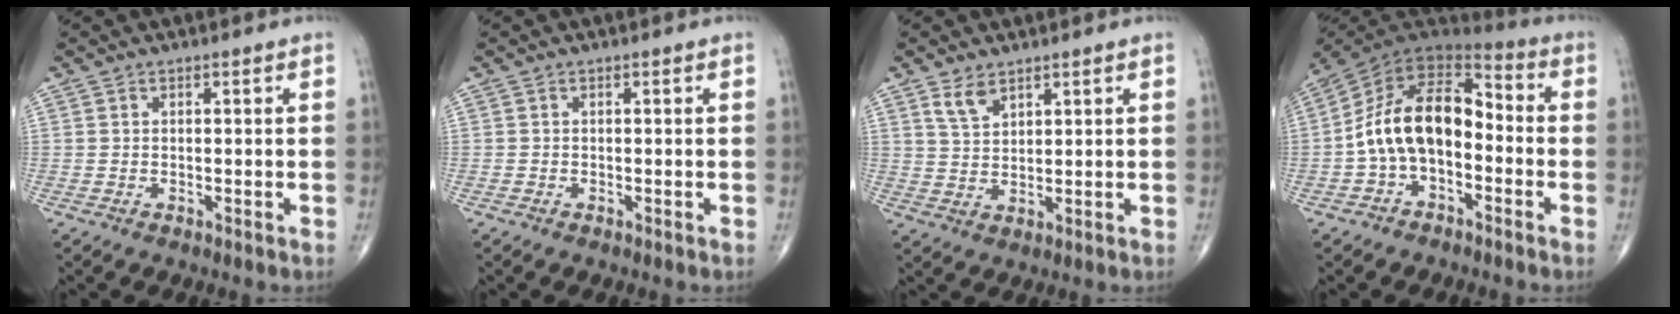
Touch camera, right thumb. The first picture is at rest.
{"total": 0.0}
{"total": 4.0, "force": [2.7, 2.0, 2.2], "torque": [-0.033, -0.017, 0.059]}
{"total": 15.6, "force": [-2.4, 9.5, 12.2], "torque": [-0.193, 0.058, -0.054]}